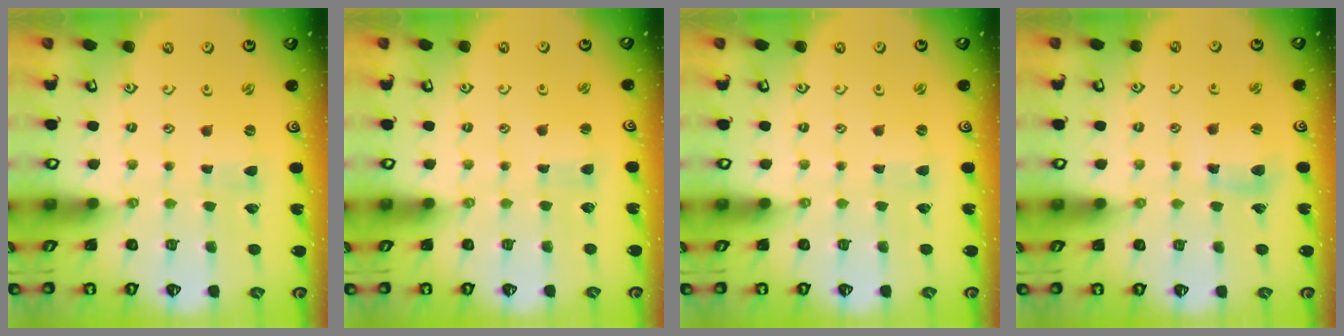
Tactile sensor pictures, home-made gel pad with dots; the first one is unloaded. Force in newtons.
{"total": 1.9, "press": 1.9, "slide": 0.4}
{"total": 1.2, "press": 1.2, "slide": 0.2}
{"total": 5.9, "press": 5.8, "slide": 0.6}